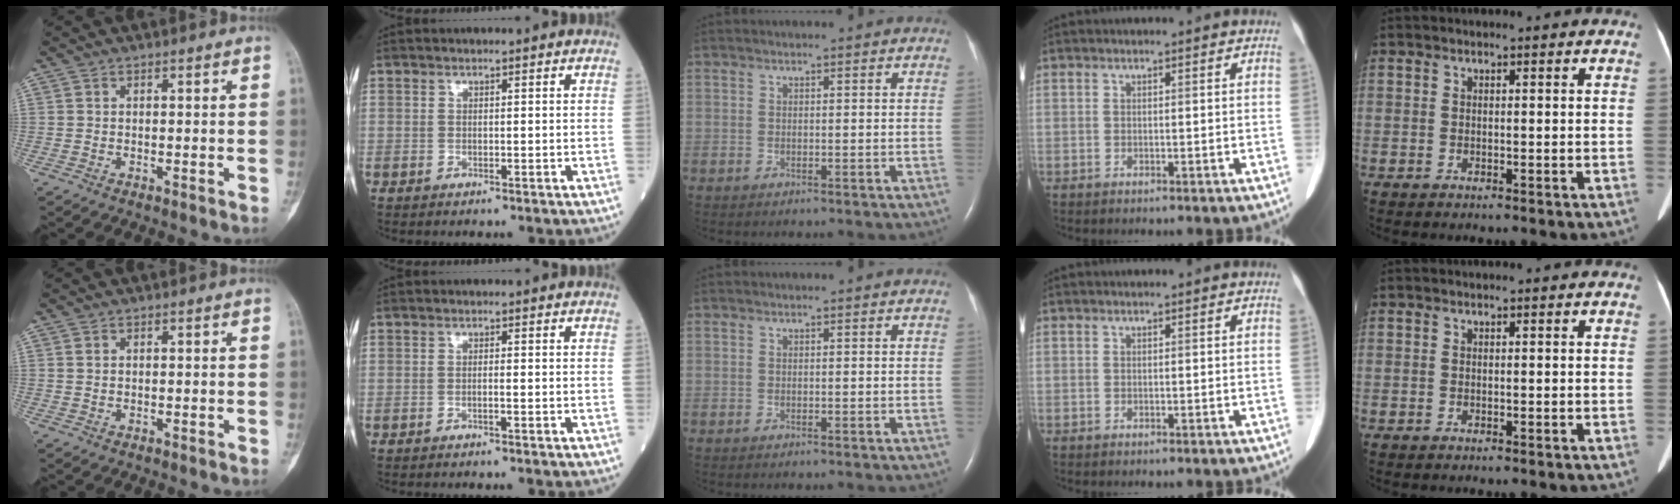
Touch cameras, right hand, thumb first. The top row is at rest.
{"thumb": {"total": 0.6, "force": [0.2, 0.4, 0.4], "torque": [-0.011, -0.001, 0.008]}, "index": {"total": 0.6, "force": [-0.2, 0.0, 0.6], "torque": [-0.014, 0.002, -0.002]}}